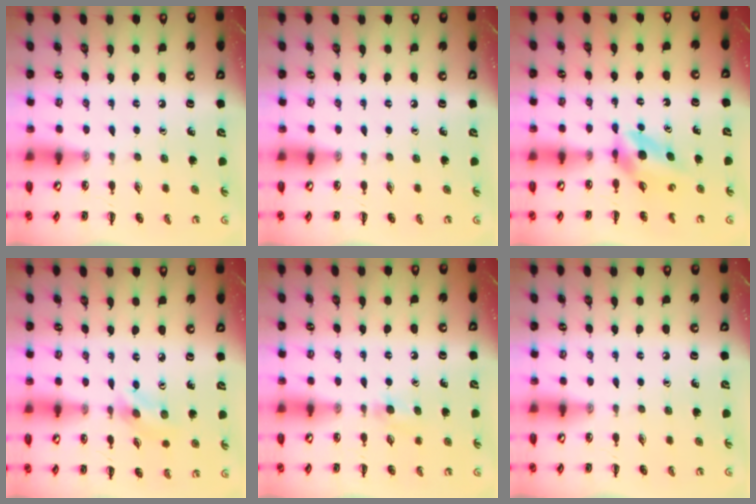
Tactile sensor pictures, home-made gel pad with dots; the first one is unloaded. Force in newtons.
{"total": 0.0}
{"total": 4.2, "press": 4.1, "slide": 0.8}
{"total": 2.8, "press": 2.7, "slide": 0.6}
{"total": 3.5, "press": 3.3, "slide": 1.3}
{"total": 0.0}